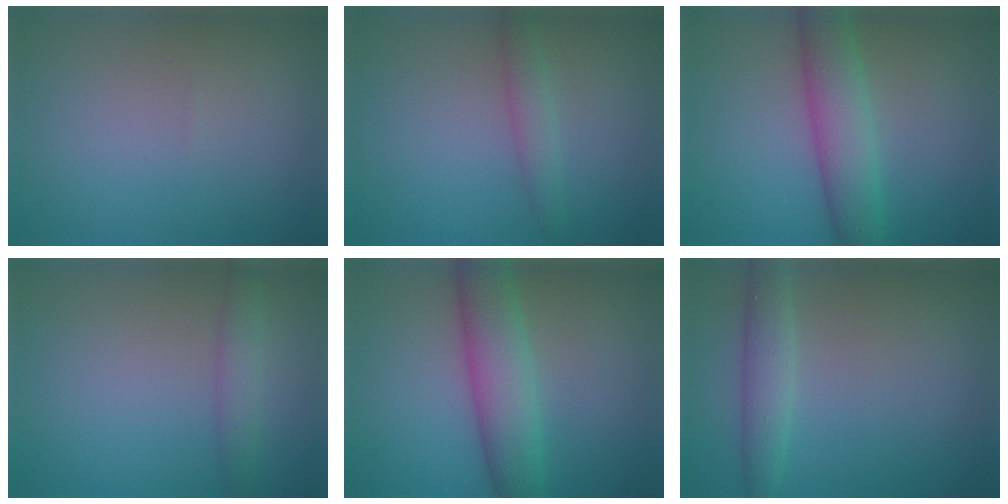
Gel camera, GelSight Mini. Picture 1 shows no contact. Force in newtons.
{"total": 1.7, "press": 1.7, "slide": 0.1}
{"total": 4.6, "press": 4.6, "slide": 0.2}
{"total": 2.0, "press": 2.0, "slide": 0.0}
{"total": 5.4, "press": 5.4, "slide": 0.1}
{"total": 2.6, "press": 2.6, "slide": 0.0}